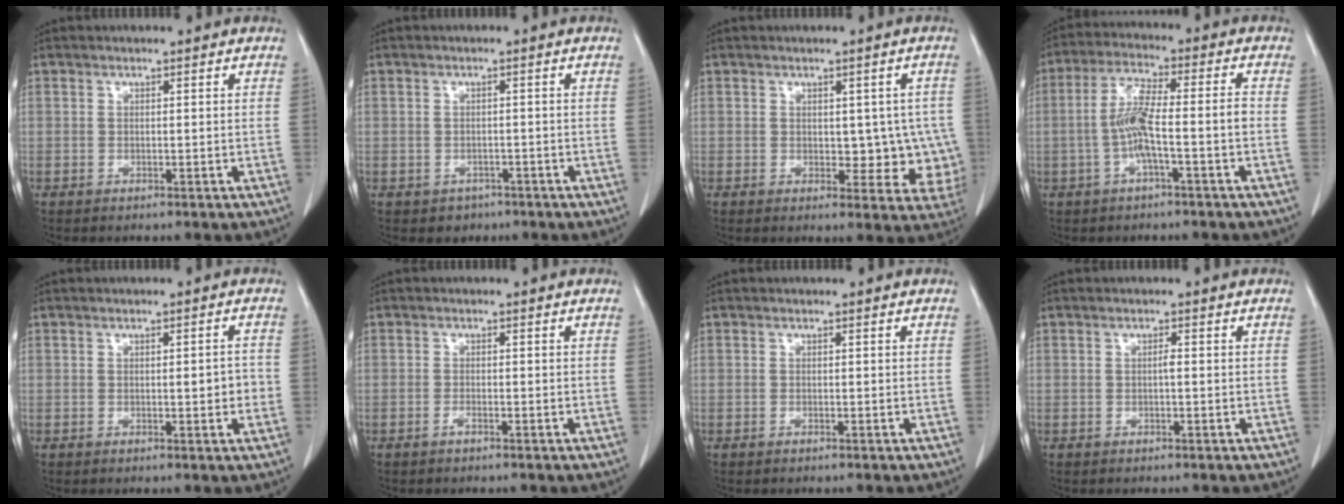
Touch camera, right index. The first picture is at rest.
{"total": 2.4, "force": [-1.4, 2.0, 0.1], "torque": [-0.001, 0.009, -0.017]}
{"total": 6.8, "force": [0.1, 4.2, 5.3], "torque": [-0.031, 0.008, 0.008]}
{"total": 7.7, "force": [-1.9, 0.6, 7.5], "torque": [-0.150, 0.020, -0.036]}
{"total": 2.7, "force": [-0.3, 0.7, 2.6], "torque": [-0.036, 0.001, -0.003]}
{"total": 0.7, "force": [-0.5, 0.1, 0.5], "torque": [-0.007, 0.001, -0.007]}
{"total": 0.0}
{"total": 0.7, "force": [-0.1, 0.0, 0.6], "torque": [-0.012, 0.001, -0.002]}